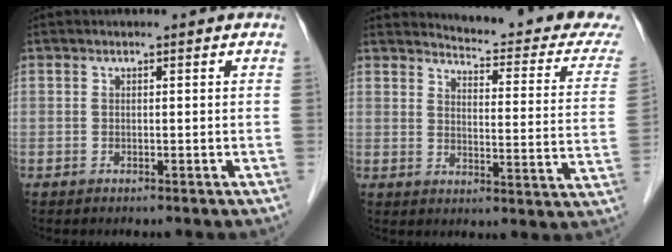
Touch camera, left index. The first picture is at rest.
{"total": 16.2, "force": [15.8, 1.0, 3.8], "torque": [-0.044, -0.099, 0.161]}